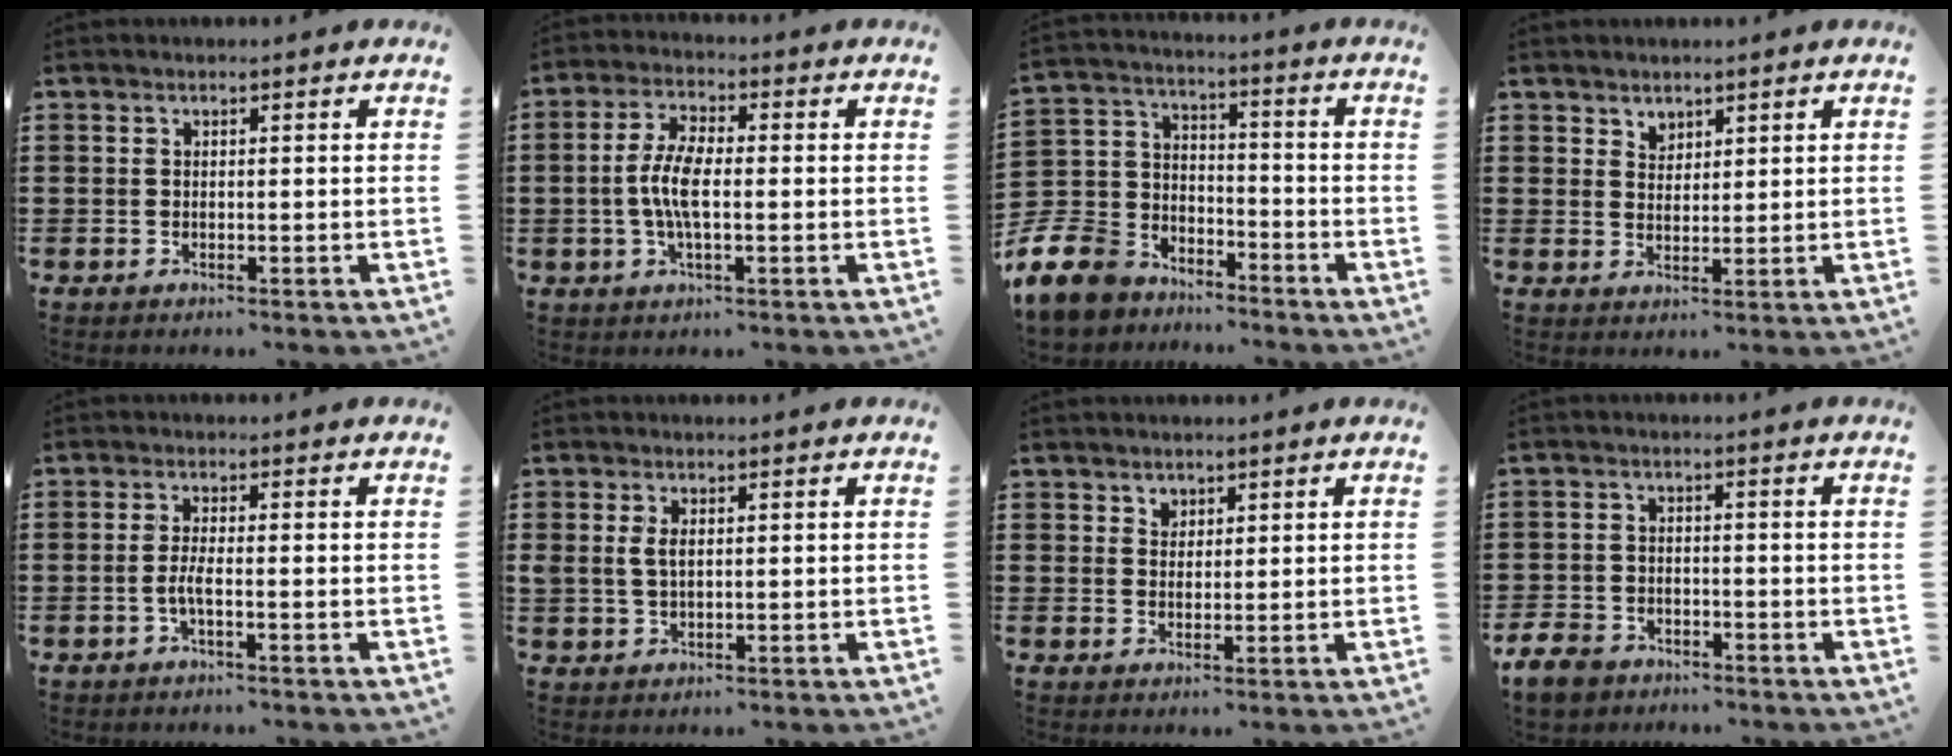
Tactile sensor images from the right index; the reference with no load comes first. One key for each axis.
{"total": 6.2, "fx": -0.8, "fy": 2.2, "fz": 5.8, "tx": -0.132, "ty": -0.005, "tz": -0.022}
{"total": 9.8, "fx": -8.1, "fy": 5.1, "fz": 2.4, "tx": -0.096, "ty": 0.013, "tz": -0.165}
{"total": 2.5, "fx": 2.0, "fy": 1.5, "fz": 0.0, "tx": -0.007, "ty": 0.006, "tz": 0.039}
{"total": 2.5, "fx": -1.1, "fy": 0.2, "fz": 2.2, "tx": -0.055, "ty": -0.005, "tz": -0.025}
{"total": 2.7, "fx": 0.6, "fy": 1.6, "fz": 2.1, "tx": -0.046, "ty": 0.008, "tz": 0.010}
{"total": 2.0, "fx": 1.4, "fy": 1.4, "fz": 0.2, "tx": -0.009, "ty": 0.006, "tz": 0.028}
{"total": 3.9, "fx": -3.4, "fy": 1.5, "fz": 1.1, "tx": -0.034, "ty": 0.001, "tz": -0.073}